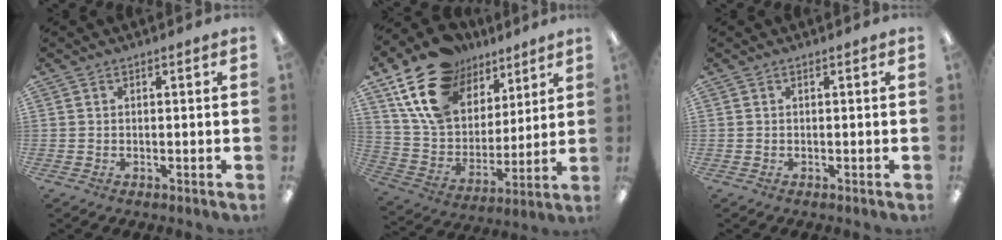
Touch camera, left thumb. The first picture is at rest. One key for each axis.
{"total": 21.4, "fx": 12.9, "fy": 13.7, "fz": 10.3, "tx": -0.188, "ty": -0.056, "tz": 0.242}
{"total": 0.0}